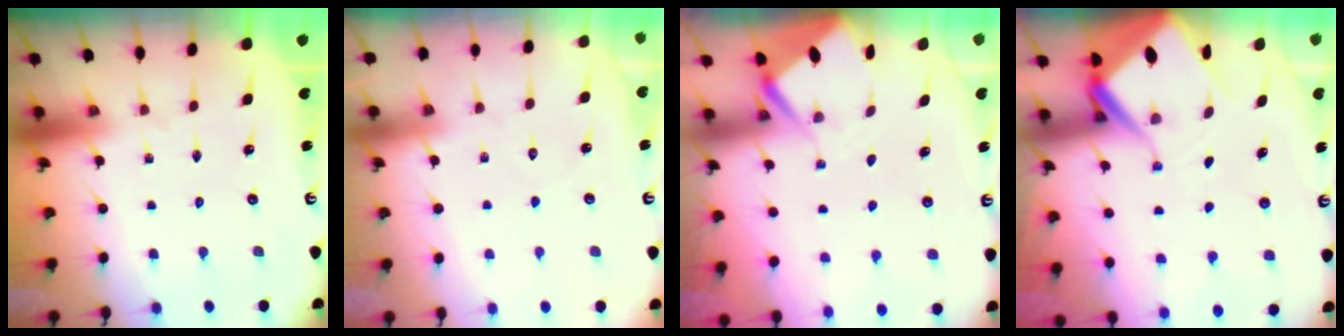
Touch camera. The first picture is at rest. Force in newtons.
{"total": 3.8, "press": 3.8, "slide": 0.5}
{"total": 3.4, "press": 3.4, "slide": 0.3}
{"total": 6.2, "press": 6.2, "slide": 0.5}